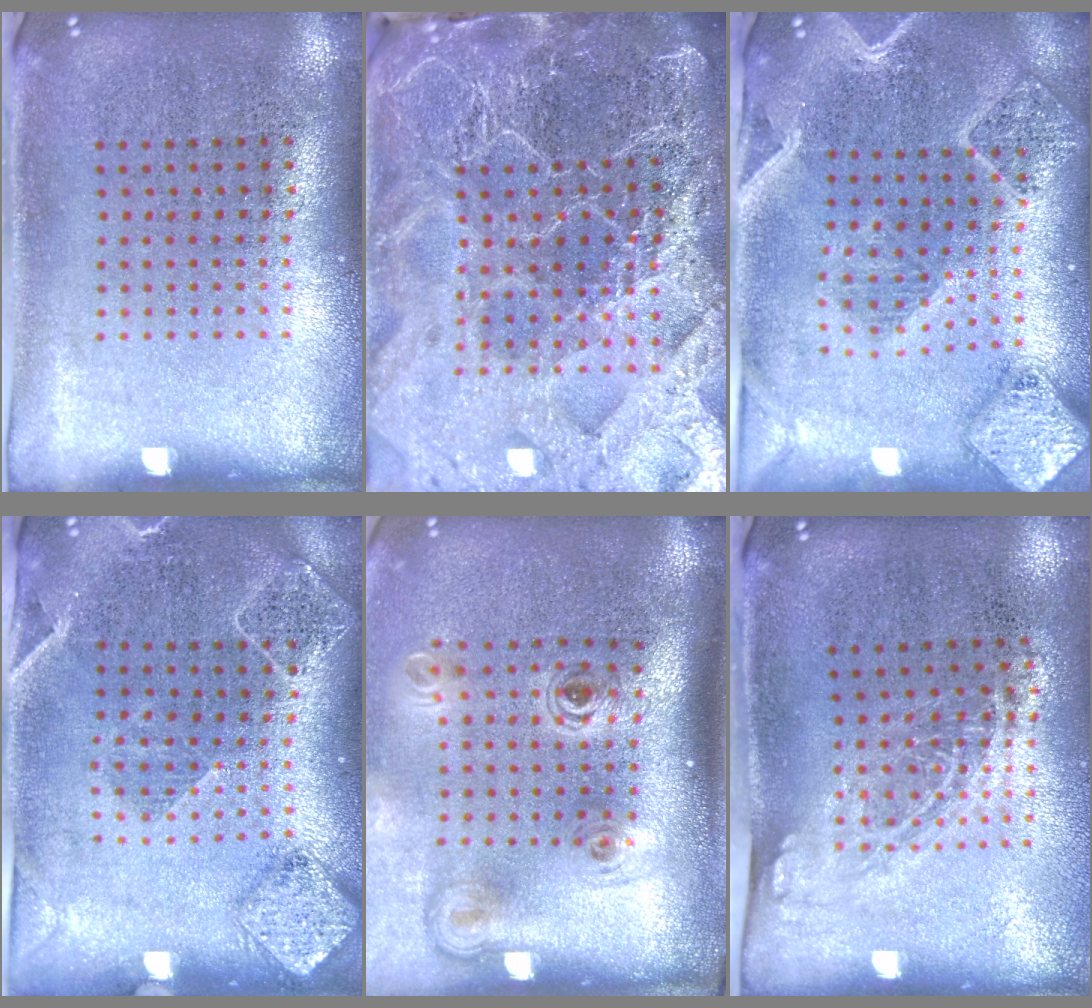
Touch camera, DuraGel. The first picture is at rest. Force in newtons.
{"total": 5.9, "press": 5.2, "slide": 2.9}
{"total": 2.7, "press": 2.4, "slide": 1.3}
{"total": 1.7, "press": 1.7, "slide": 0.5}
{"total": 2.2, "press": 1.5, "slide": 1.6}
{"total": 1.3, "press": 1.0, "slide": 0.9}